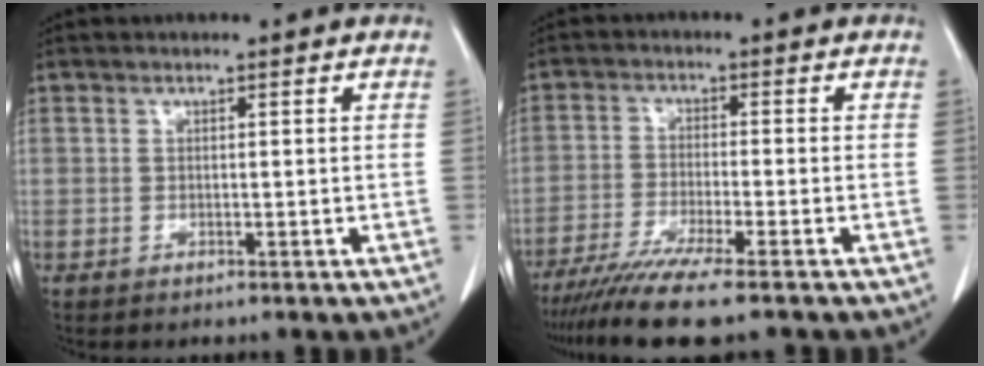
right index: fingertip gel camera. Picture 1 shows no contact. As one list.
[{"total": 9.8, "force": [-7.8, -0.8, 5.8], "torque": [-0.089, -0.028, -0.128]}]